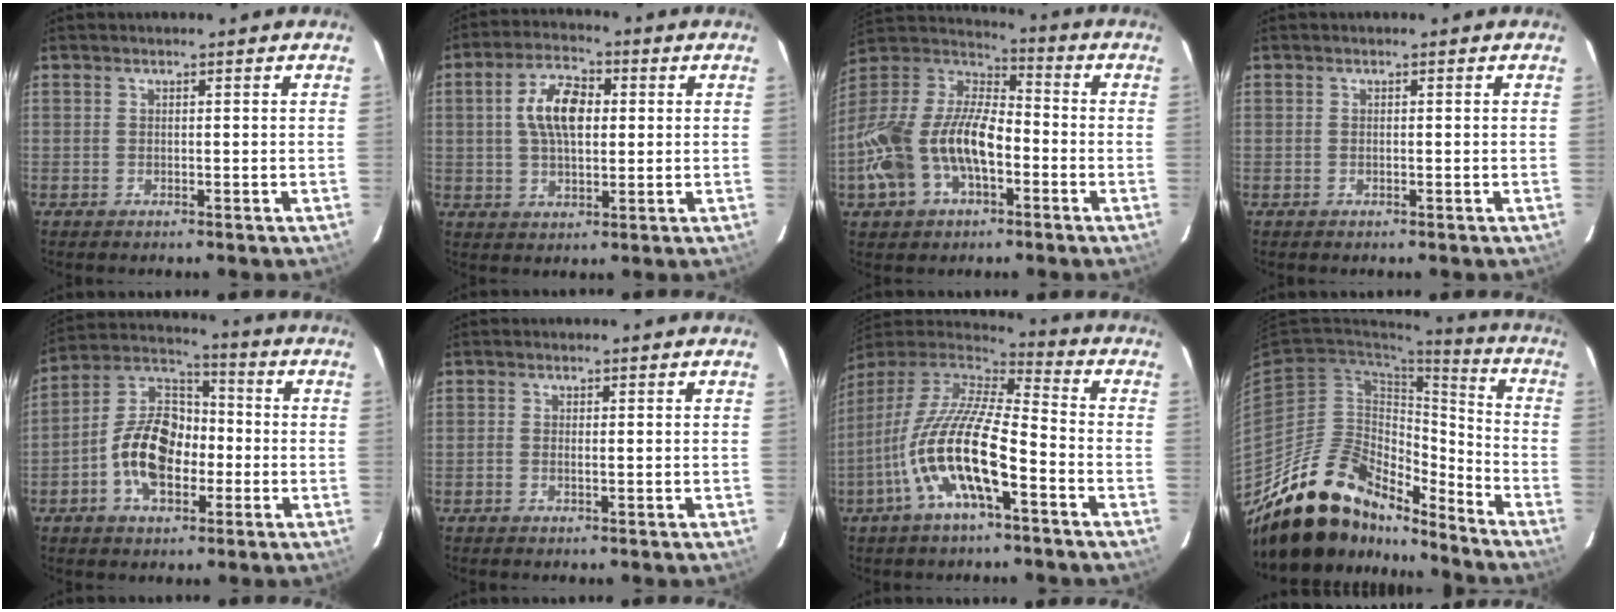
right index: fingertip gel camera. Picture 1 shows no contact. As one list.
[{"total": 9.2, "force": [1.5, 4.9, 7.6], "torque": [-0.141, 0.018, 0.027]}, {"total": 21.3, "force": [-6.8, 12.3, 16.1], "torque": [-0.343, -0.003, -0.126]}, {"total": 0.0}, {"total": 13.3, "force": [-3.8, 8.1, 9.8], "torque": [-0.192, 0.025, -0.067]}, {"total": 0.8, "force": [-0.1, 0.2, 0.7], "torque": [-0.018, 0.001, -0.005]}, {"total": 17.8, "force": [-7.1, 4.6, 15.7], "torque": [-0.295, -0.022, -0.141]}, {"total": 22.1, "force": [-17.7, 9.2, 9.6], "torque": [-0.175, 0.020, -0.293]}]